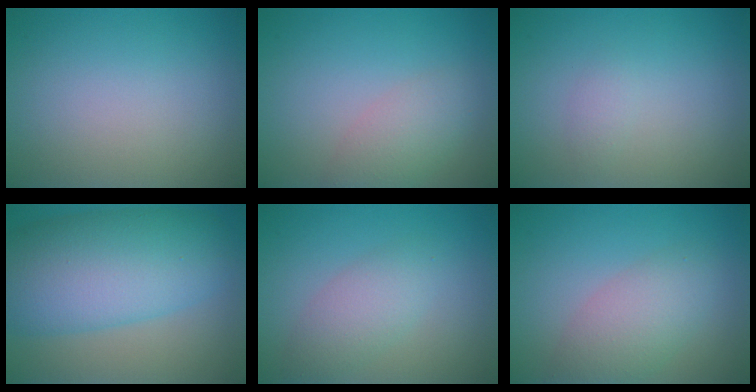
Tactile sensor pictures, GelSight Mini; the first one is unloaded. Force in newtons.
{"total": 2.8, "press": 2.8, "slide": 0.1}
{"total": 0.9, "press": 0.9, "slide": 0.0}
{"total": 10.4, "press": 10.4, "slide": 0.2}
{"total": 2.8, "press": 2.8, "slide": 0.2}
{"total": 4.0, "press": 4.0, "slide": 0.0}